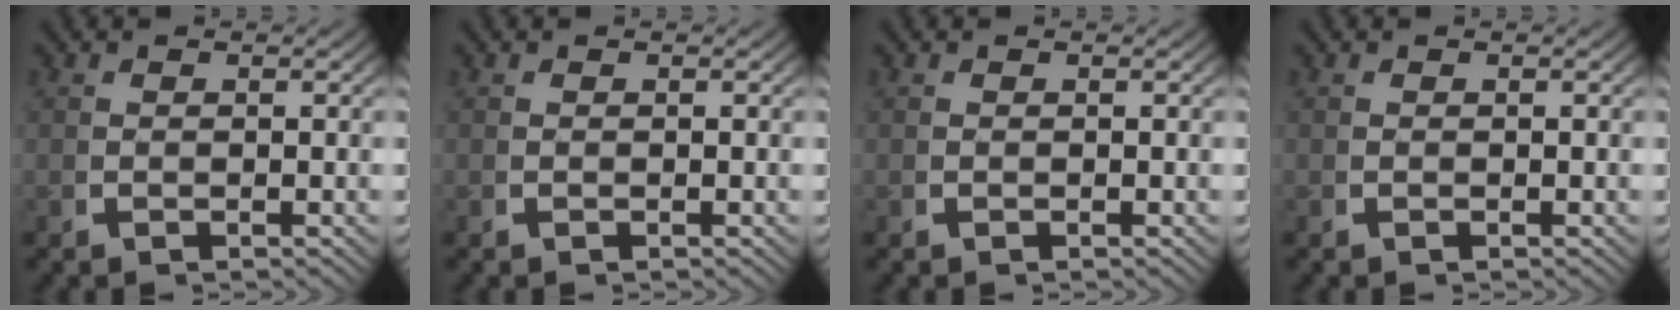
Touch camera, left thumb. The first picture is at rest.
{"total": 0.0}
{"total": 0.0}
{"total": 0.0}